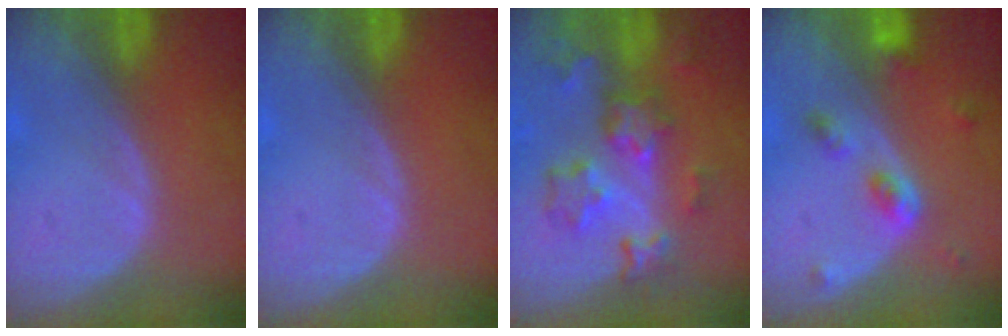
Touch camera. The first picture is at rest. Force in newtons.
{"total": 0.0}
{"total": 9.2, "press": 8.1, "slide": 4.4}
{"total": 4.6, "press": 4.4, "slide": 1.4}